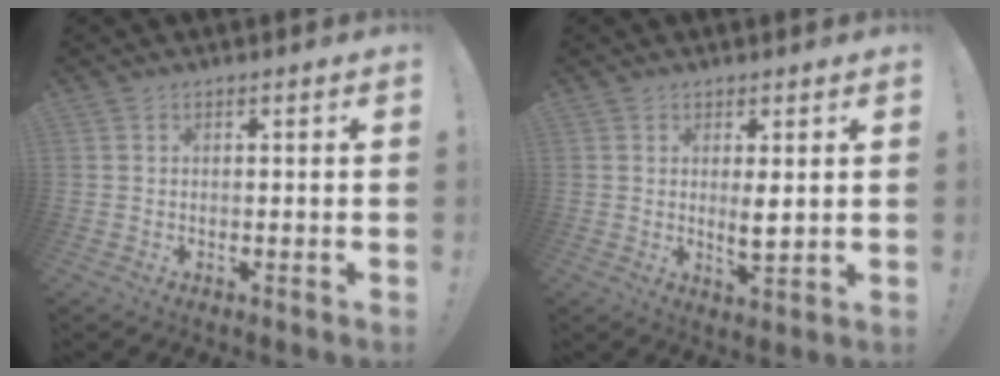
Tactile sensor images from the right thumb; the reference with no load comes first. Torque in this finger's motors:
{"motor_torque": [-0.19, 0.28, 0.19, 0.28, 0.01]}